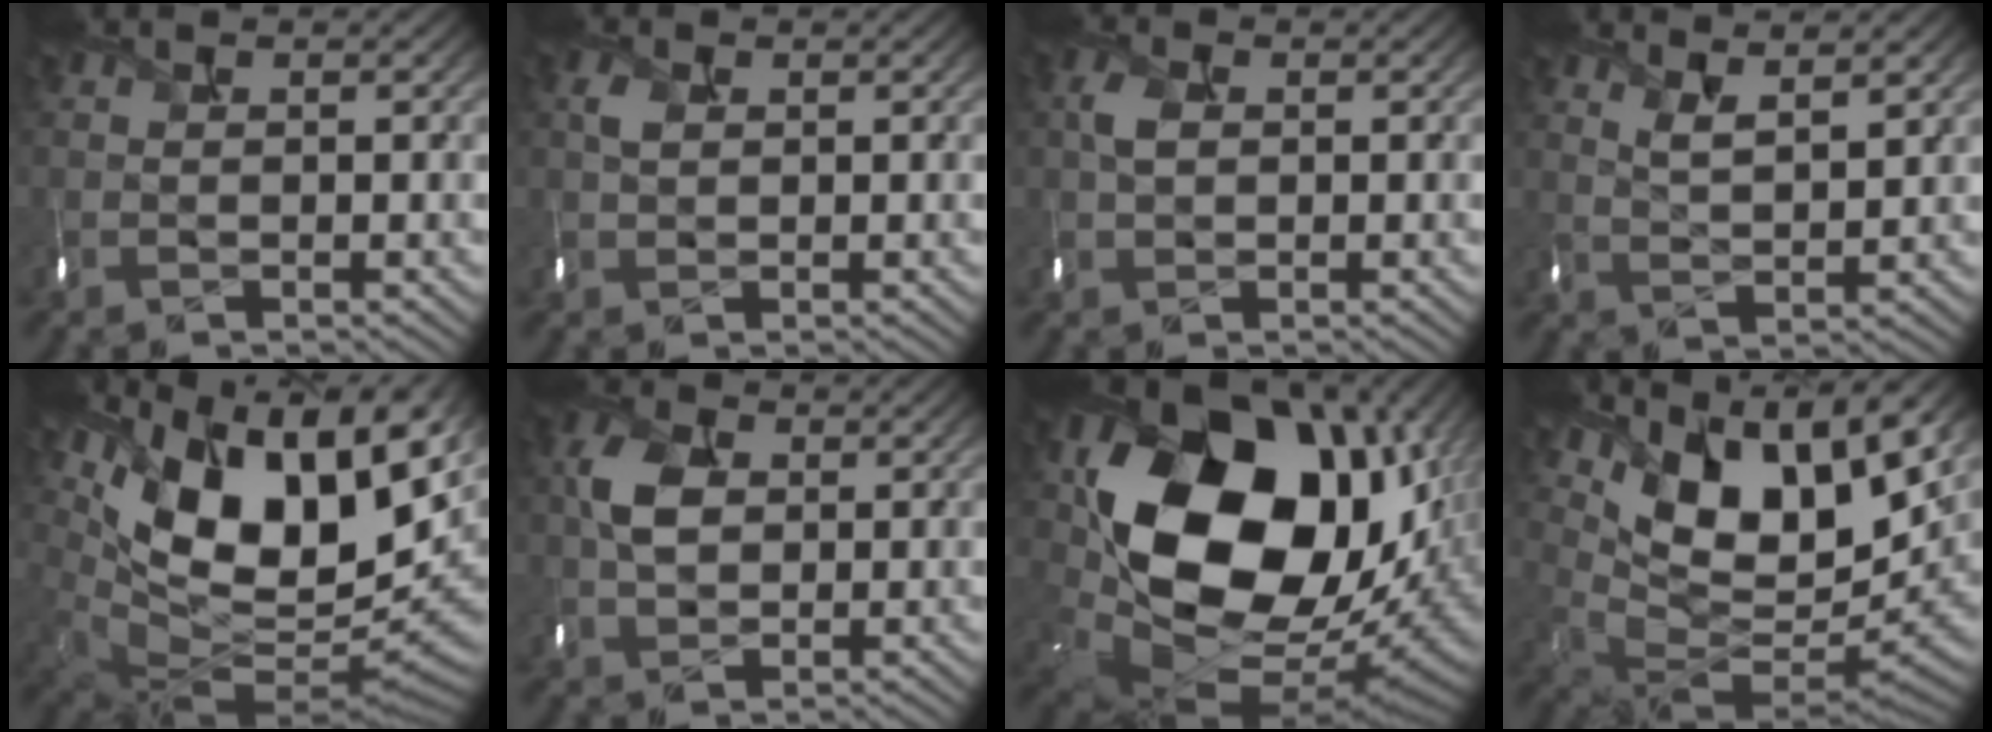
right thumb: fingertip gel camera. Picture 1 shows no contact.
{"total": 1.0, "force": [0.3, 0.8, 0.4], "torque": [-0.022, -0.005, 0.010]}
{"total": 1.6, "force": [0.1, 1.3, 1.0], "torque": [-0.034, -0.006, 0.006]}
{"total": 3.7, "force": [2.7, 0.8, 2.3], "torque": [-0.044, -0.008, 0.061]}
{"total": 18.4, "force": [6.7, 9.6, 14.2], "torque": [-0.248, -0.002, 0.143]}
{"total": 4.1, "force": [0.7, 3.2, 2.4], "torque": [-0.065, -0.005, 0.013]}
{"total": 20.1, "force": [4.1, 14.8, 12.9], "torque": [-0.276, -0.046, 0.113]}
{"total": 16.1, "force": [7.6, 7.6, 12.0], "torque": [-0.242, 0.009, 0.148]}